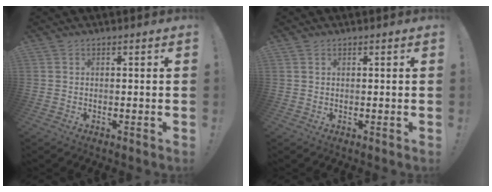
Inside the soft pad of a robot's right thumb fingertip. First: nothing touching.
{"total": 0.6, "force": [0.4, 0.4, 0.3], "torque": [-0.001, 0.000, 0.007]}